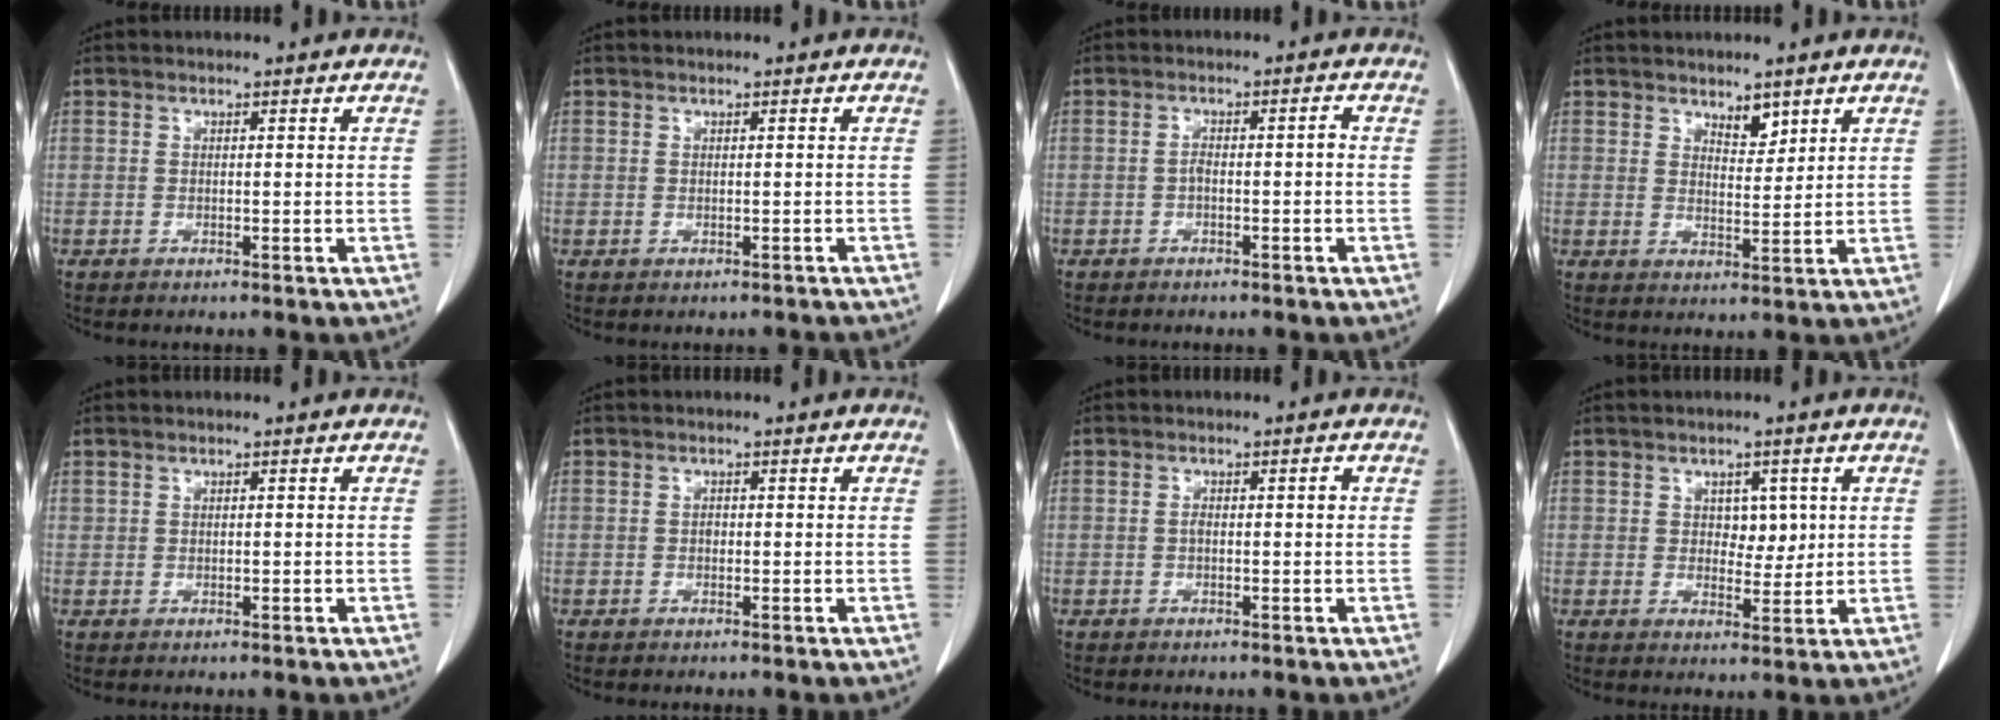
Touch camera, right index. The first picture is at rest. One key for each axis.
{"total": 0.8, "fx": -0.5, "fy": 0.7, "fz": 0.1, "tx": 0.001, "ty": 0.004, "tz": -0.007}
{"total": 2.2, "fx": -0.7, "fy": 0.6, "fz": 2.0, "tx": -0.034, "ty": 0.005, "tz": -0.009}
{"total": 3.2, "fx": 2.3, "fy": 1.4, "fz": 1.7, "tx": -0.024, "ty": -0.007, "tz": 0.041}
{"total": 0.0}
{"total": 0.5, "fx": -0.1, "fy": 0.4, "fz": 0.3, "tx": -0.005, "ty": 0.002, "tz": -0.002}
{"total": 1.6, "fx": 0.0, "fy": 0.5, "fz": 1.5, "tx": -0.025, "ty": 0.002, "tz": 0.002}
{"total": 3.7, "fx": 1.0, "fy": 2.4, "fz": 2.7, "tx": -0.031, "ty": 0.001, "tz": 0.017}